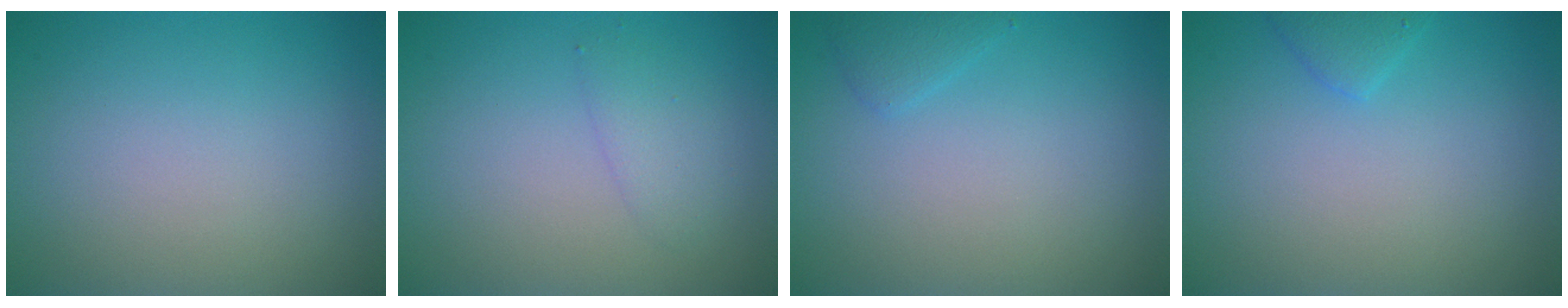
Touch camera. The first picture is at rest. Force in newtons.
{"total": 1.5, "press": 1.5, "slide": 0.1}
{"total": 1.1, "press": 1.1, "slide": 0.1}
{"total": 1.3, "press": 1.3, "slide": 0.1}